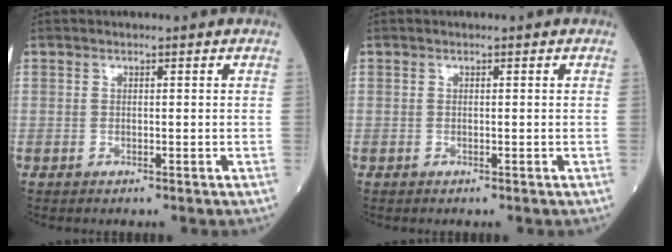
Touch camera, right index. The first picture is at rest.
{"total": 0.0}